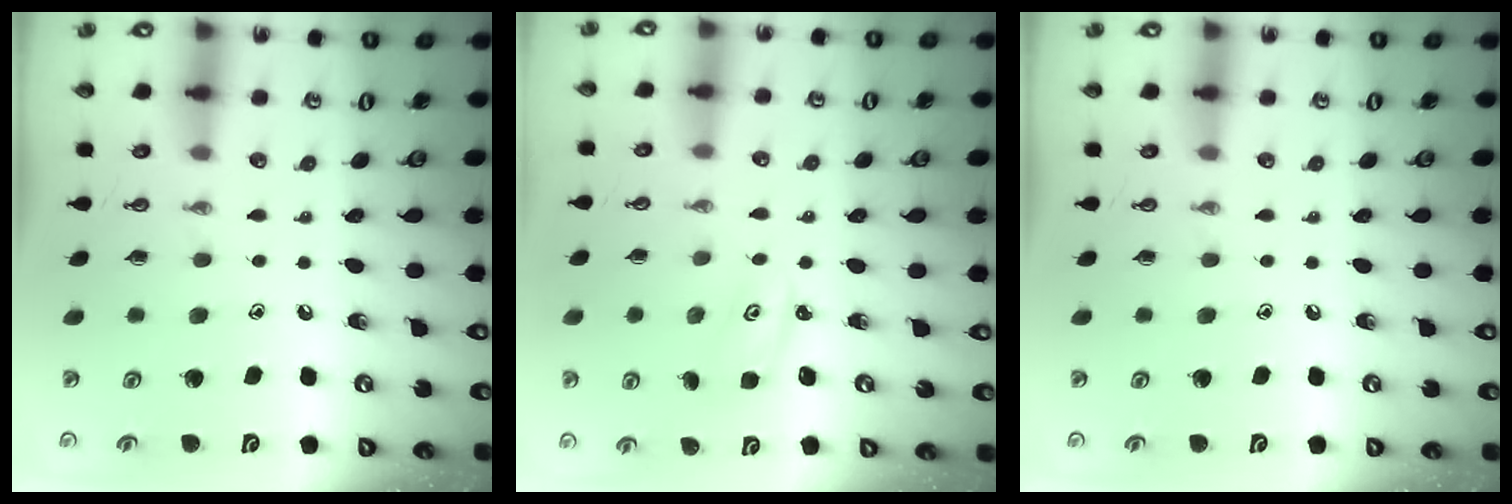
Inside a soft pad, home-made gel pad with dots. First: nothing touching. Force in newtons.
{"total": 2.1, "press": 2.1, "slide": 0.2}
{"total": 0.0}